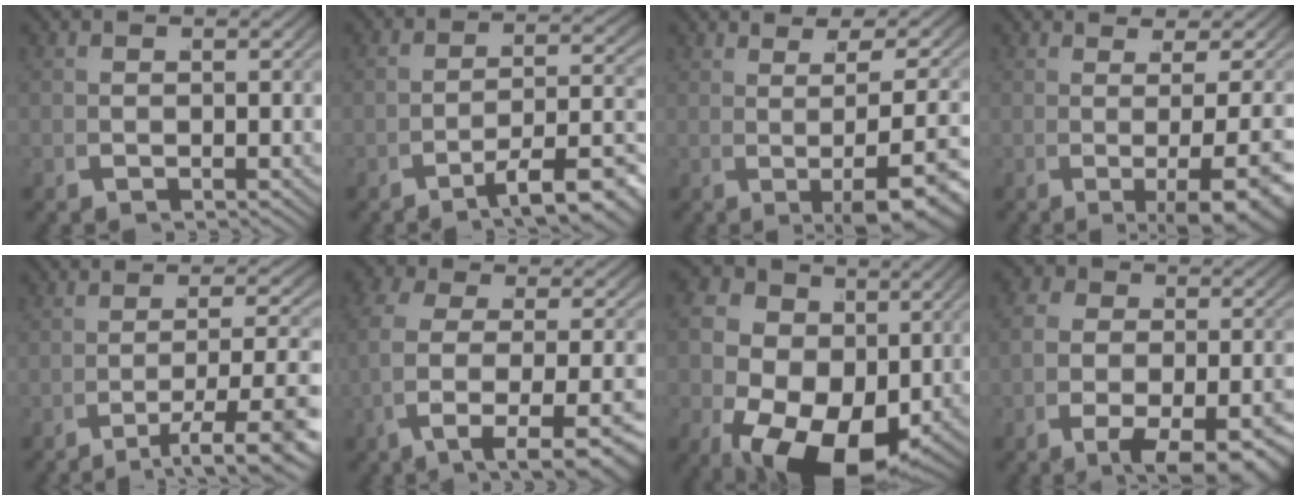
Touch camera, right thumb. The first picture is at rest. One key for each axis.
{"total": 6.5, "fx": -3.1, "fy": 2.6, "fz": 5.1, "tx": -0.070, "ty": -0.012, "tz": -0.035}
{"total": 6.1, "fx": 0.3, "fy": 1.9, "fz": 5.8, "tx": -0.084, "ty": -0.005, "tz": 0.015}
{"total": 5.5, "fx": -0.5, "fy": 1.7, "fz": 5.3, "tx": -0.077, "ty": -0.012, "tz": 0.003}
{"total": 6.2, "fx": -1.8, "fy": 2.7, "fz": 5.4, "tx": -0.094, "ty": -0.017, "tz": -0.012}
{"total": 8.0, "fx": -1.2, "fy": 4.2, "fz": 6.7, "tx": -0.148, "ty": -0.019, "tz": -0.001}
{"total": 14.8, "fx": -1.2, "fy": 11.1, "fz": 9.8, "tx": -0.206, "ty": -0.074, "tz": 0.008}
{"total": 5.7, "fx": -2.0, "fy": 3.1, "fz": 4.3, "tx": -0.069, "ty": -0.020, "tz": -0.021}